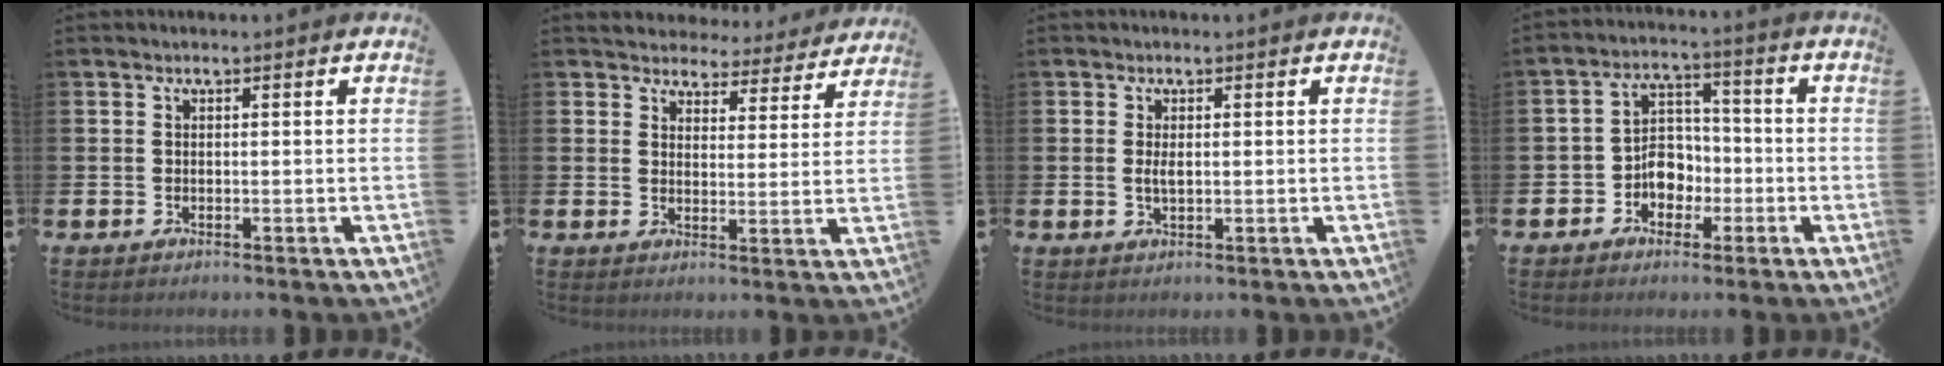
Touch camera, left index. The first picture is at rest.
{"total": 4.2, "force": [4.0, 1.4, 0.0], "torque": [-0.010, -0.035, 0.065]}
{"total": 1.7, "force": [0.2, 0.7, 1.5], "torque": [-0.023, 0.000, 0.001]}
{"total": 4.8, "force": [-1.4, 4.1, 2.0], "torque": [-0.039, 0.007, -0.033]}